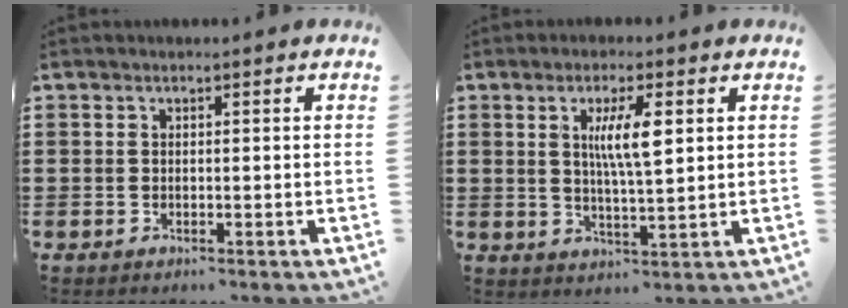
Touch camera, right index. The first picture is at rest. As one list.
[{"total": 6.4, "force": [1.8, 1.2, 6.0], "torque": [-0.121, 0.006, 0.026]}]